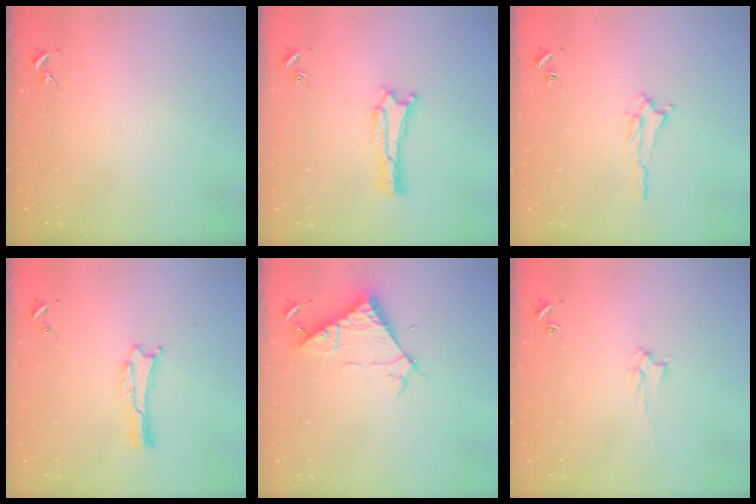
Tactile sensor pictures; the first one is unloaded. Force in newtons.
{"total": 0.6, "press": 0.5, "slide": 0.2}
{"total": 1.2, "press": 1.1, "slide": 0.5}
{"total": 0.0}
{"total": 7.1, "press": 7.1, "slide": 0.6}
{"total": 1.6, "press": 1.6, "slide": 0.2}